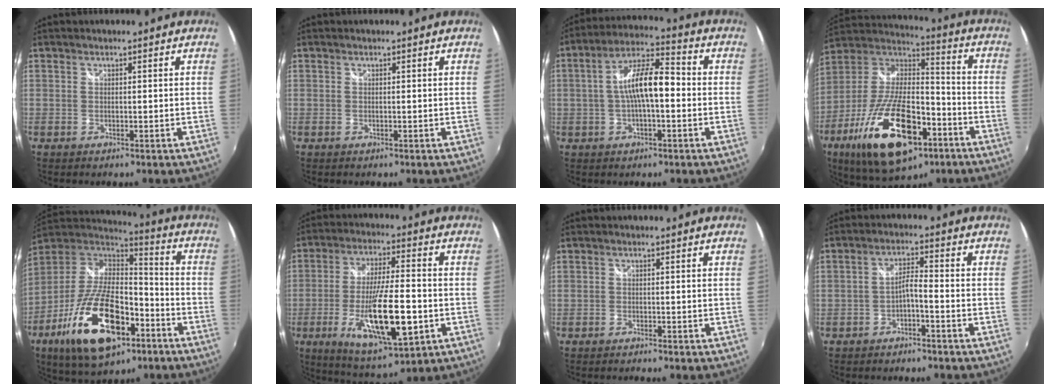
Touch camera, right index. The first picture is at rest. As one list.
[{"total": 0.0}, {"total": 10.2, "force": [-0.8, 3.1, 9.6], "torque": [-0.181, 0.023, -0.016]}, {"total": 25.9, "force": [-12.1, 11.6, 19.7], "torque": [-0.376, -0.025, -0.198]}, {"total": 23.9, "force": [-11.5, 11.1, 17.8], "torque": [-0.345, -0.022, -0.189]}, {"total": 17.5, "force": [-5.2, 4.2, 16.2], "torque": [-0.308, -0.031, -0.081]}, {"total": 1.3, "force": [-1.3, -0.1, 0.3], "torque": [-0.012, -0.007, -0.023]}, {"total": 3.2, "force": [-2.3, 0.3, 2.2], "torque": [-0.053, 0.009, -0.039]}]